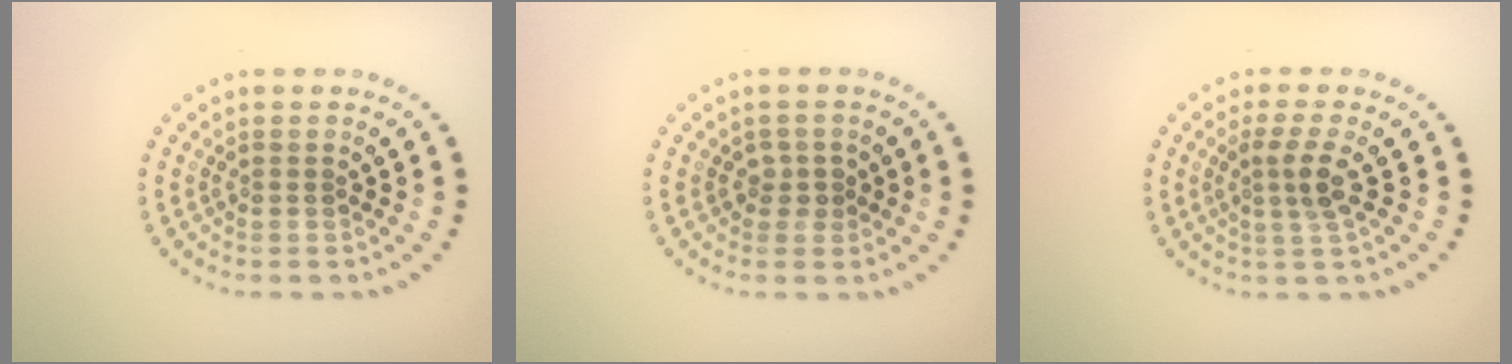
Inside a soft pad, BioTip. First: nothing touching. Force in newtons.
{"total": 1.3, "press": 1.0, "slide": 0.8}
{"total": 2.4, "press": 1.7, "slide": 1.6}